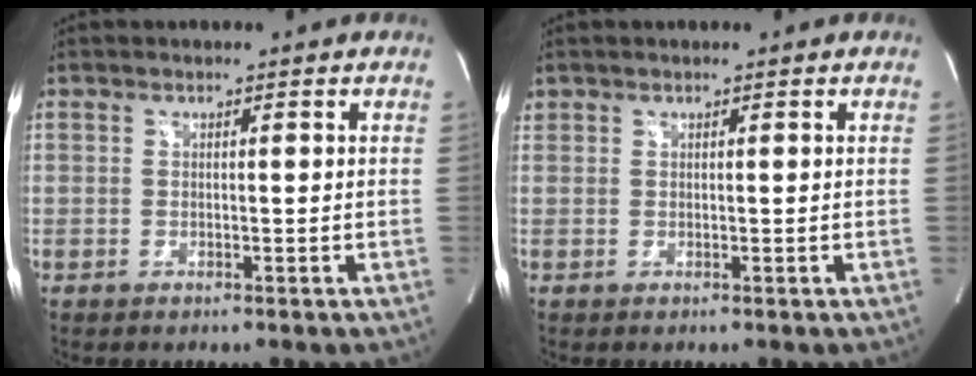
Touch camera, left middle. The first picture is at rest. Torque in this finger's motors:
{"motor_torque": [0.03, 0.02, 0.02, 0.00]}